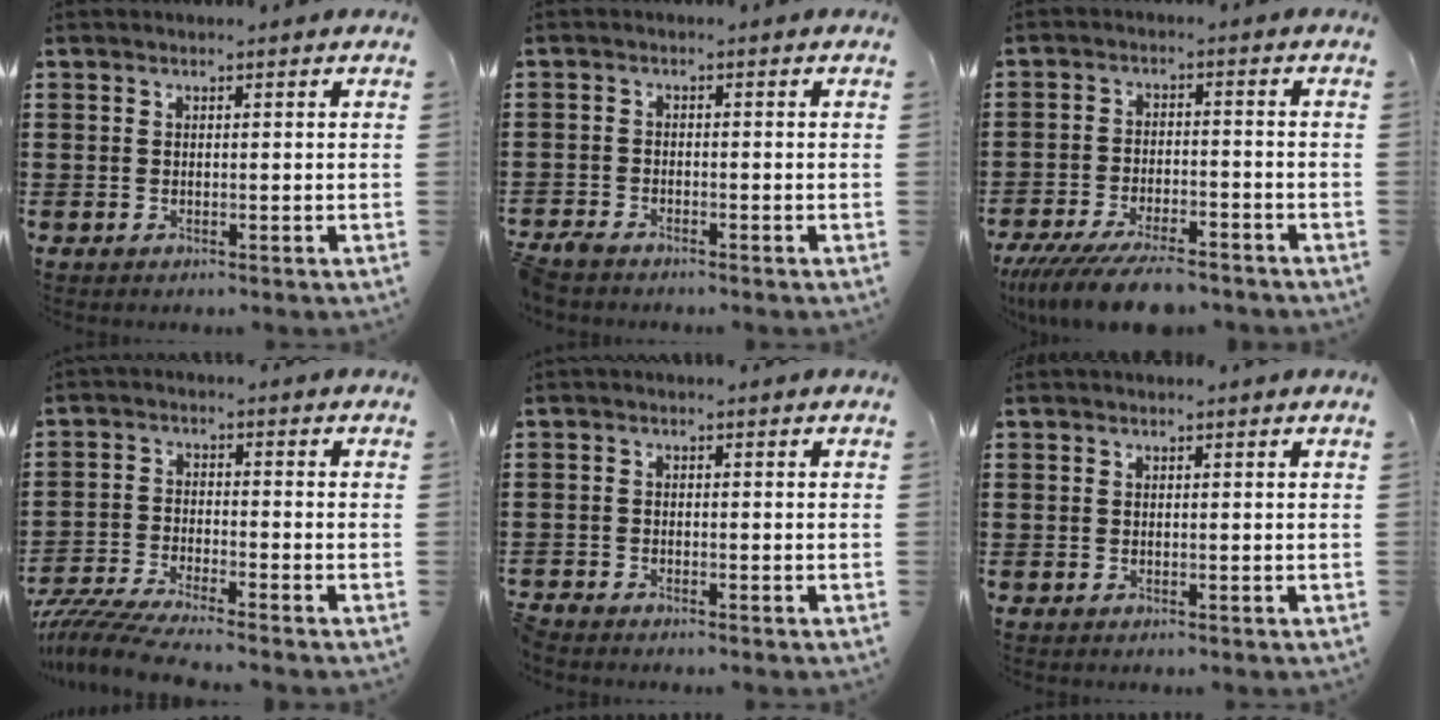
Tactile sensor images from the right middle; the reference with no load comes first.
{"total": 1.9, "force": [-1.9, 0.3, 0.4], "torque": [-0.024, -0.004, -0.042]}
{"total": 7.8, "force": [-6.8, 1.2, 3.6], "torque": [-0.075, 0.000, -0.128]}
{"total": 5.6, "force": [-5.4, -0.3, 1.6], "torque": [-0.047, -0.017, -0.109]}
{"total": 1.3, "force": [-1.3, 0.1, 0.0], "torque": [-0.004, 0.001, -0.028]}
{"total": 0.0}